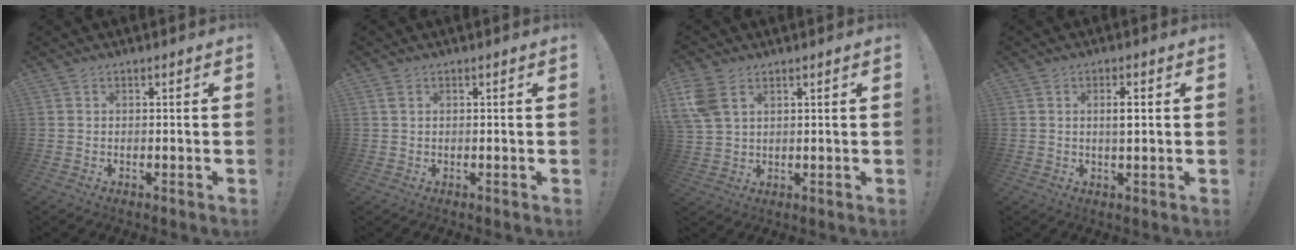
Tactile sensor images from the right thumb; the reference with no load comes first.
{"total": 1.0, "force": [0.5, 0.4, 0.8], "torque": [-0.020, 0.003, 0.009]}
{"total": 7.5, "force": [3.4, 4.8, 4.6], "torque": [-0.091, -0.007, 0.068]}
{"total": 3.2, "force": [0.6, 0.7, 3.1], "torque": [-0.038, -0.007, 0.004]}